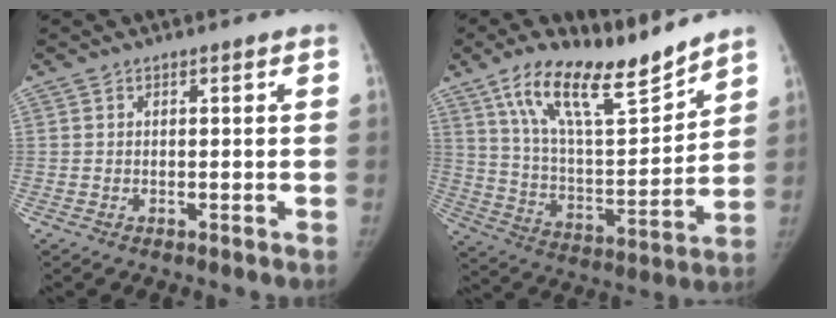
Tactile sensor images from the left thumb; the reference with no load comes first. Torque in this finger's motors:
{"motor_torque": [0.21, 0.17, 1.42, -1.35, 0.13]}